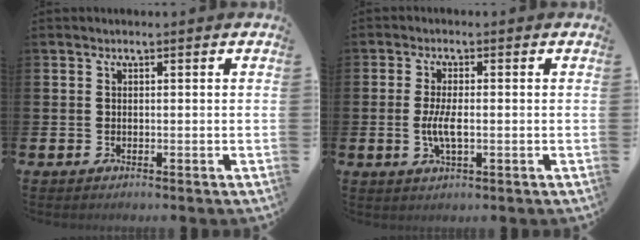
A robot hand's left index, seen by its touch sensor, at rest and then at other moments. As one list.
[{"total": 3.8, "force": [-0.4, 1.3, 3.5], "torque": [-0.062, -0.004, -0.013]}]